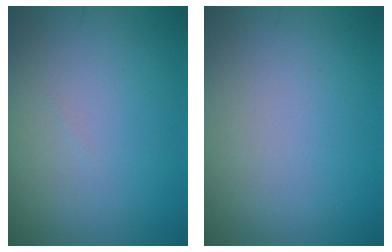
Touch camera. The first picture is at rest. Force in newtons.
{"total": 0.0}